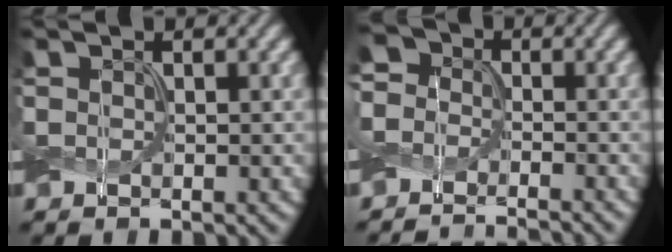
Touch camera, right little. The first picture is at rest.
{"total": 6.2, "force": [-3.5, 4.3, 2.7], "torque": [-0.038, 0.003, -0.077]}